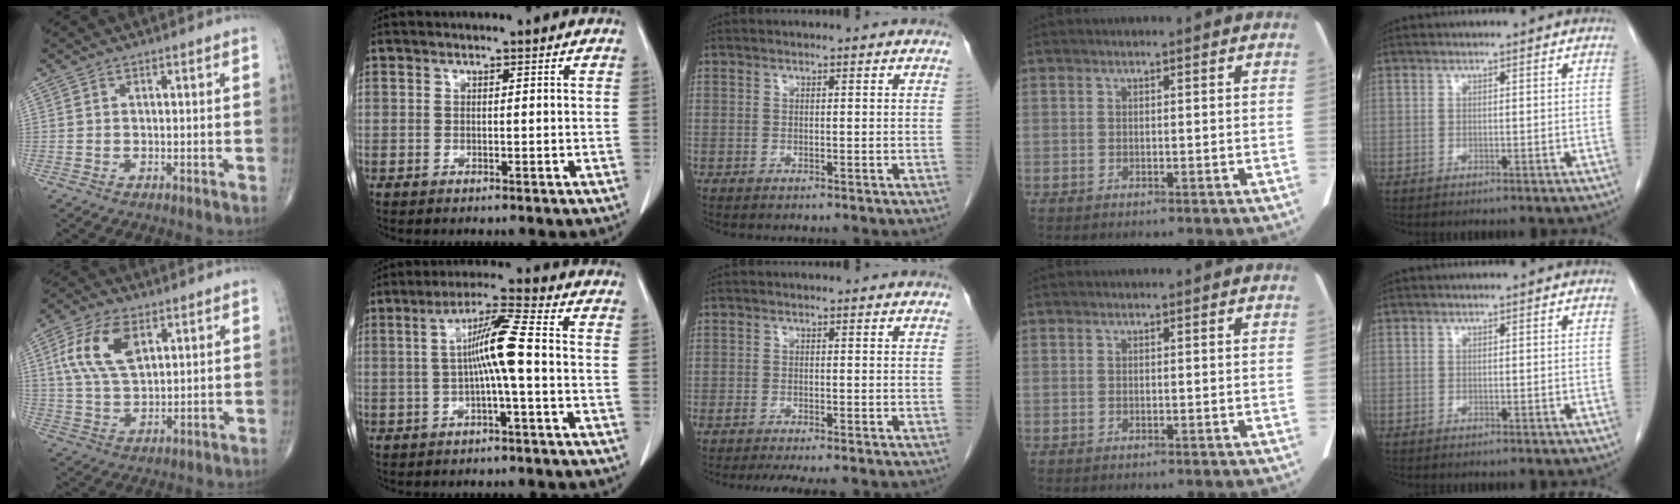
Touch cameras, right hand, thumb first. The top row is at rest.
{"thumb": {"total": 11.6, "force": [4.3, 6.1, 8.9], "torque": [-0.173, -0.006, 0.084]}, "index": {"total": 7.4, "force": [-0.3, -0.4, 7.4], "torque": [-0.132, 0.015, -0.006]}, "middle": {"total": 6.9, "force": [-5.9, 1.0, 3.5], "torque": [-0.043, -0.006, -0.085]}}